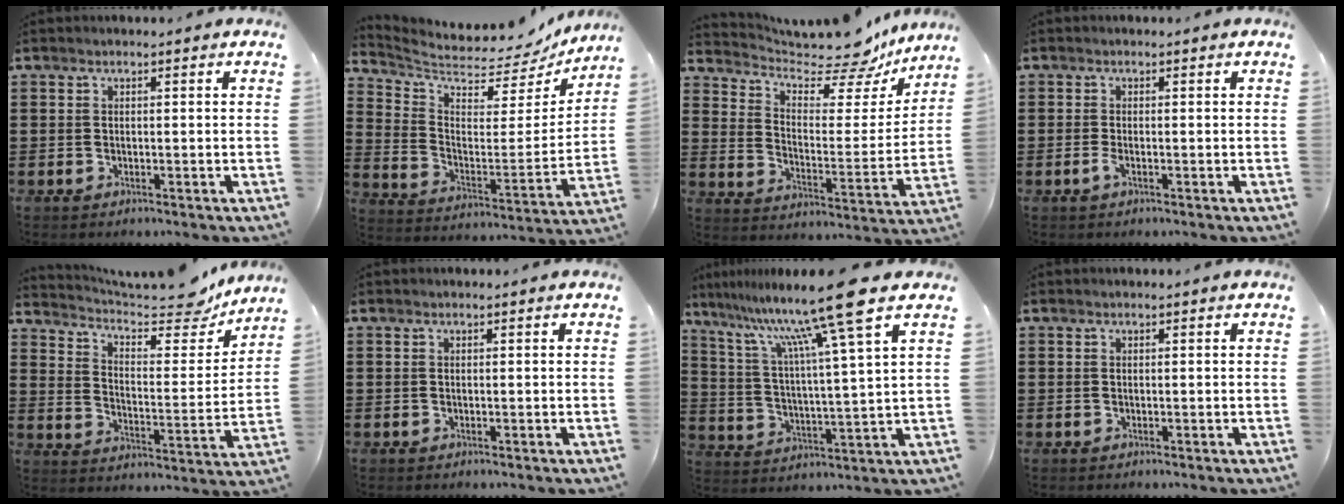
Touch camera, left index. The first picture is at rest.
{"total": 4.8, "force": [4.5, 1.1, 1.3], "torque": [-0.055, -0.049, 0.072]}
{"total": 8.8, "force": [7.6, 2.5, 3.6], "torque": [-0.074, -0.061, 0.125]}
{"total": 1.4, "force": [-0.6, 0.2, 1.3], "torque": [-0.039, -0.008, -0.014]}
{"total": 9.2, "force": [8.1, 2.0, 3.9], "torque": [-0.077, -0.062, 0.133]}
{"total": 0.0}
{"total": 13.7, "force": [9.8, -0.9, 9.5], "torque": [-0.194, -0.061, 0.147]}
{"total": 0.0}